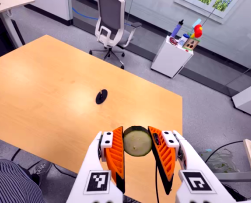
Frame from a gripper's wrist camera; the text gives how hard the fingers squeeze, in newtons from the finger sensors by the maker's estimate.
{"total": 9.5, "left": 9.0, "right": 9.9}